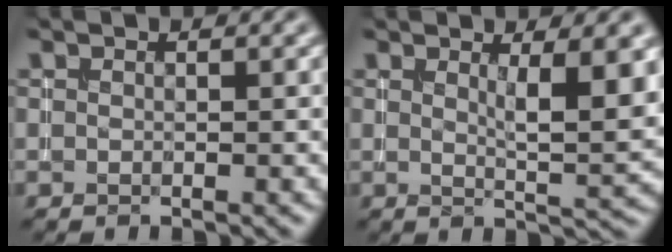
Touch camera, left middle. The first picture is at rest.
{"total": 4.9, "force": [1.6, 1.2, 4.5], "torque": [-0.059, -0.010, 0.027]}